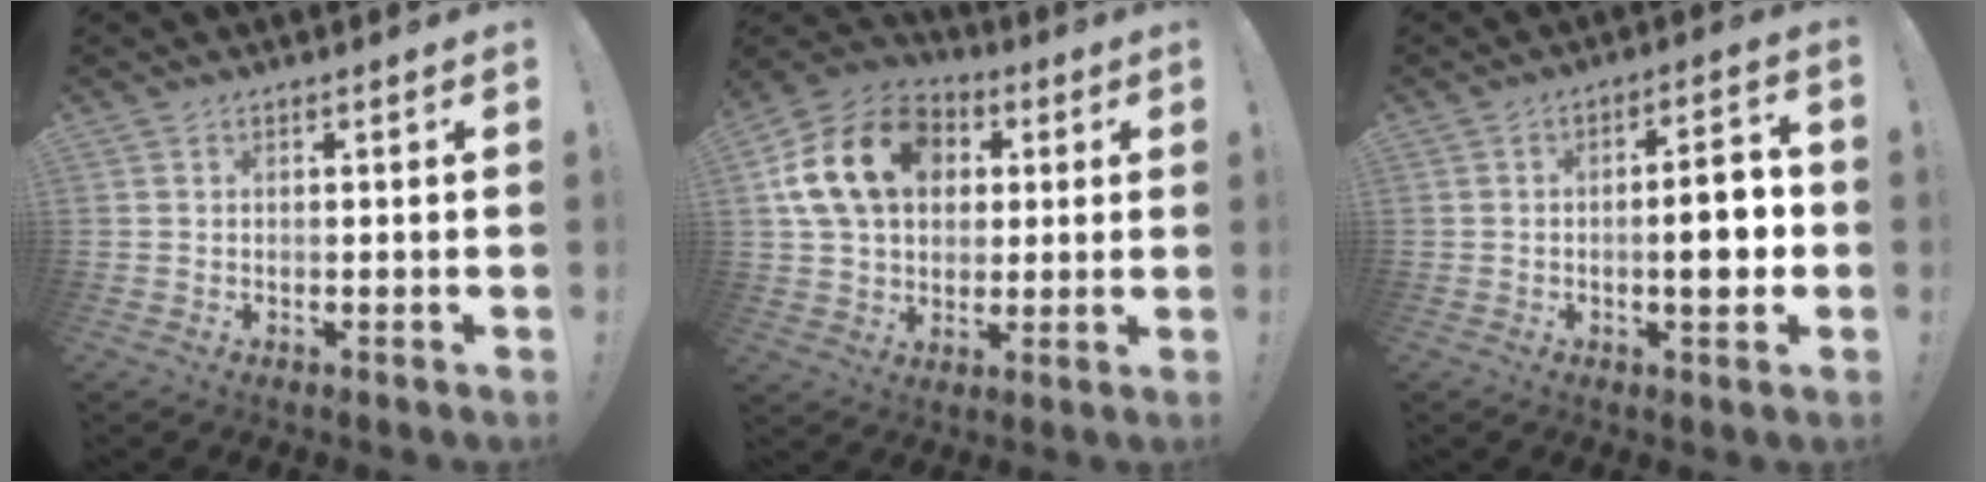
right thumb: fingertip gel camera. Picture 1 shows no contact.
{"total": 19.6, "force": [5.4, 14.4, 12.1], "torque": [-0.201, 0.004, 0.103]}
{"total": 9.3, "force": [-1.1, 2.8, 8.8], "torque": [-0.112, 0.000, -0.022]}